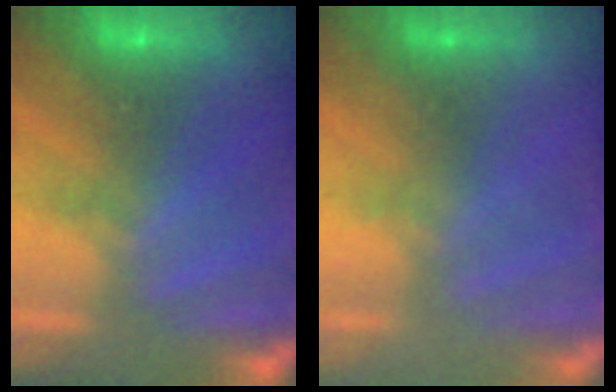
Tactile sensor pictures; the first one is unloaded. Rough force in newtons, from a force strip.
{"total": 2.4}